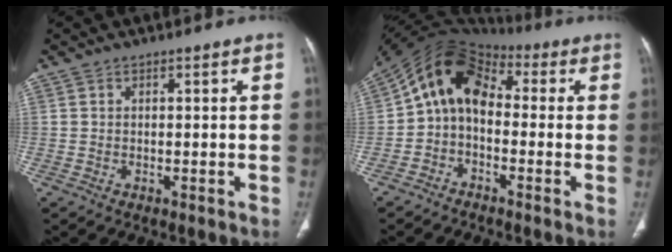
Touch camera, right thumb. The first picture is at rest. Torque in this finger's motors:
{"motor_torque": [-0.18, 1.30, 1.29, -0.31, 0.16]}